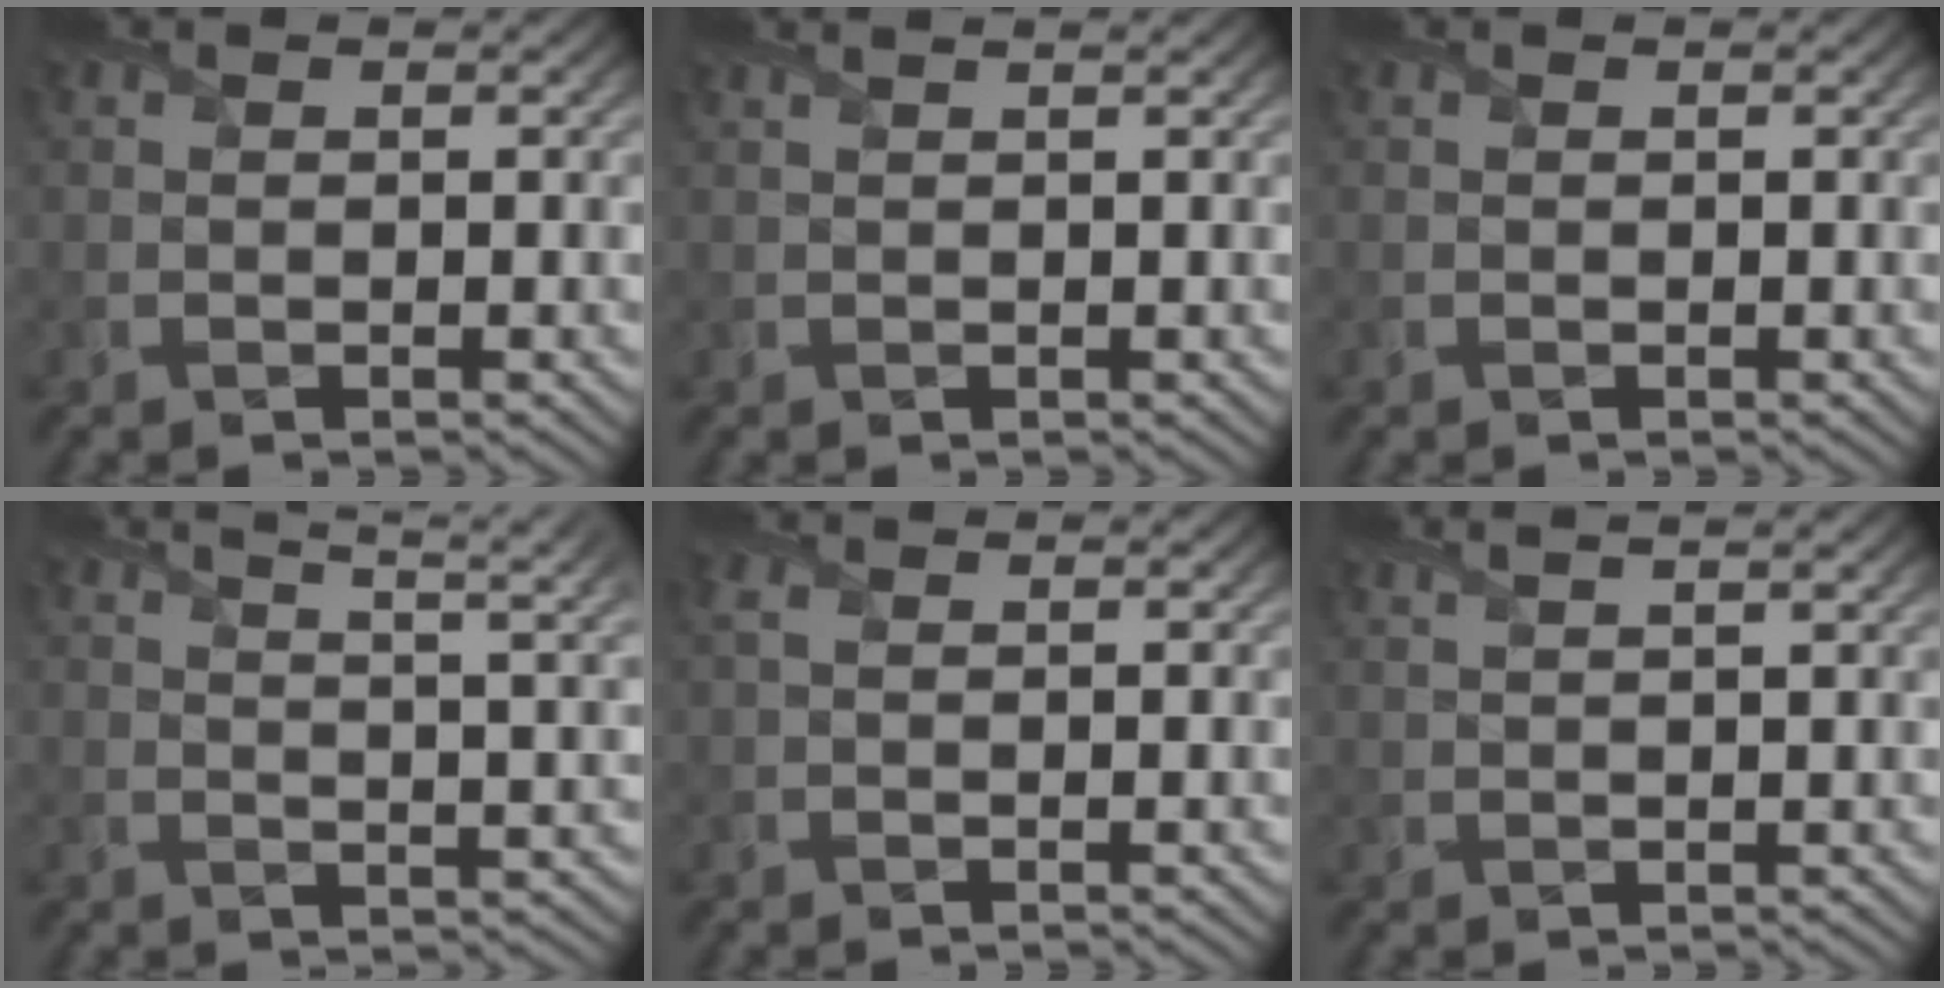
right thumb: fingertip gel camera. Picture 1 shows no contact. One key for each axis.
{"total": 1.8, "fx": 1.3, "fy": 0.5, "fz": 1.1, "tx": -0.017, "ty": 0.001, "tz": 0.002}
{"total": 0.0}
{"total": 9.2, "fx": 6.3, "fy": 2.3, "fz": 6.2, "tx": -0.075, "ty": 0.023, "tz": 0.060}
{"total": 1.2, "fx": 0.4, "fy": 0.6, "fz": 1.1, "tx": -0.029, "ty": 0.005, "tz": 0.006}
{"total": 4.1, "fx": 2.9, "fy": 1.1, "fz": 2.7, "tx": -0.029, "ty": 0.026, "tz": 0.011}